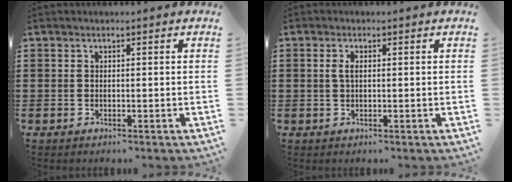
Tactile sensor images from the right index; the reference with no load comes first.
{"total": 1.9, "force": [0.3, 0.8, 1.7], "torque": [-0.036, 0.005, 0.004]}